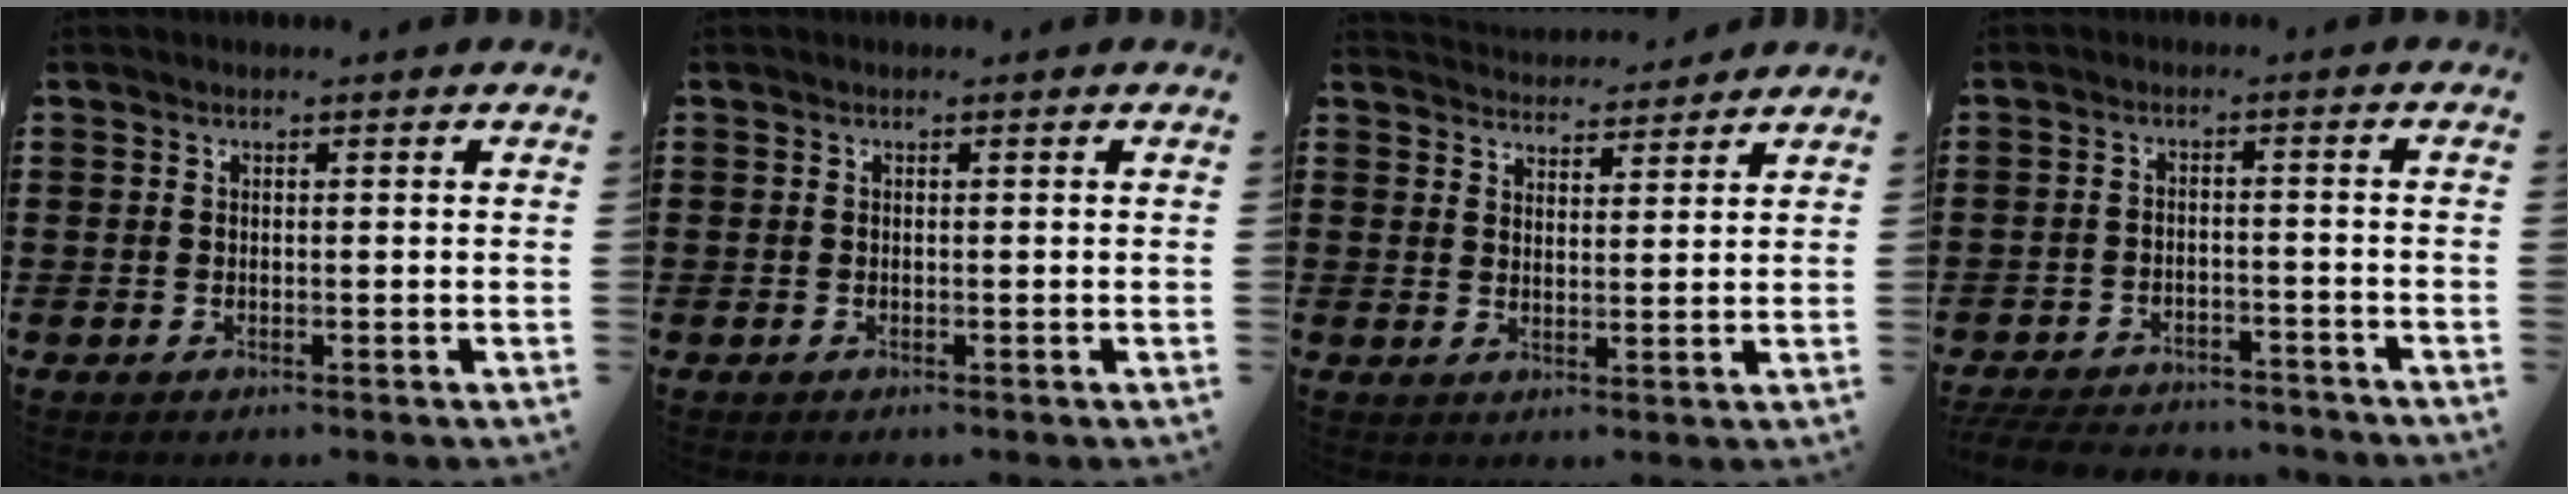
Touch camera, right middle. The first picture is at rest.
{"total": 0.0}
{"total": 3.4, "force": [3.4, 0.3, -0.3], "torque": [-0.004, -0.017, 0.062]}
{"total": 5.0, "force": [-4.9, 0.5, 0.6], "torque": [-0.028, 0.004, -0.102]}